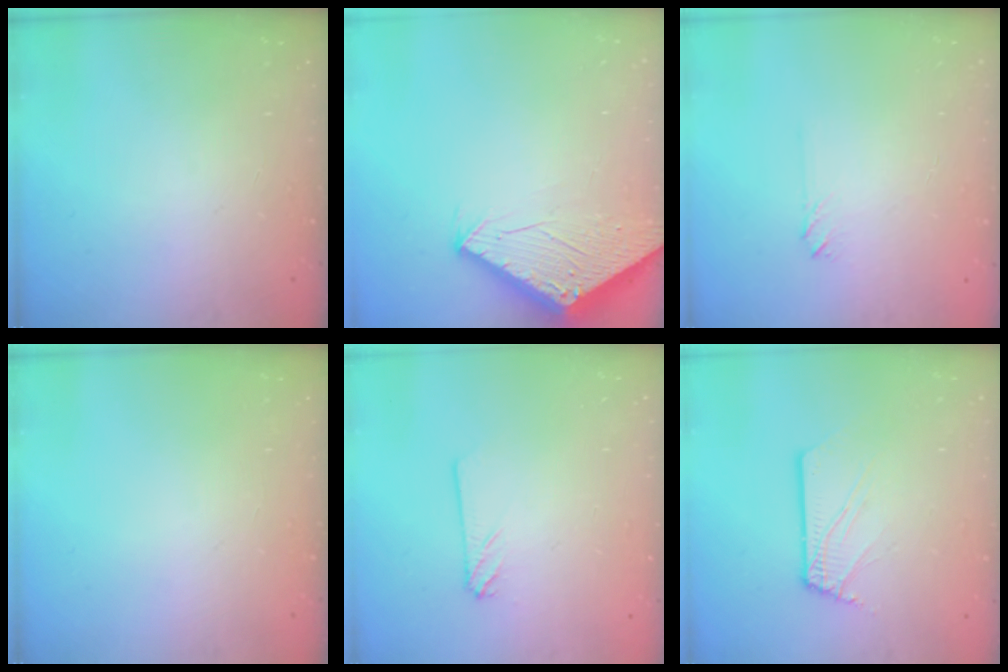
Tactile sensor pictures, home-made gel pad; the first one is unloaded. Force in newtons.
{"total": 2.8, "press": 2.8, "slide": 0.1}
{"total": 2.0, "press": 2.0, "slide": 0.3}
{"total": 0.0}
{"total": 2.4, "press": 2.4, "slide": 0.2}
{"total": 2.5, "press": 2.5, "slide": 0.3}